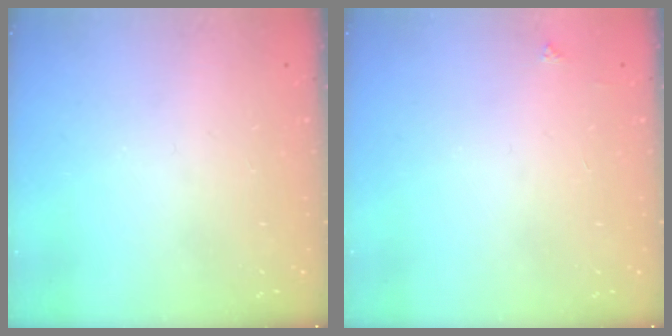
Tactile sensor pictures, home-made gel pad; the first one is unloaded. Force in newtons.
{"total": 2.1, "press": 2.1, "slide": 0.3}